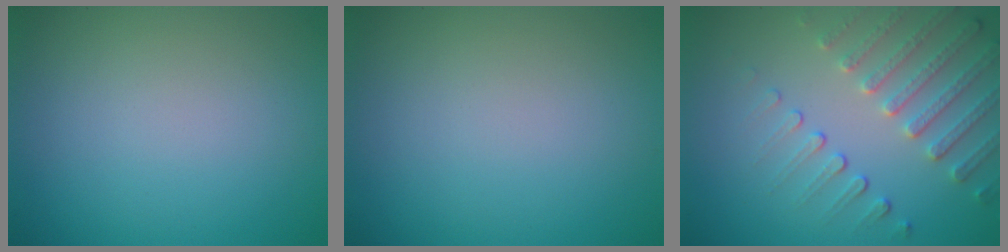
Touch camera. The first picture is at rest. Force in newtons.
{"total": 0.0}
{"total": 4.5, "press": 3.5, "slide": 2.8}